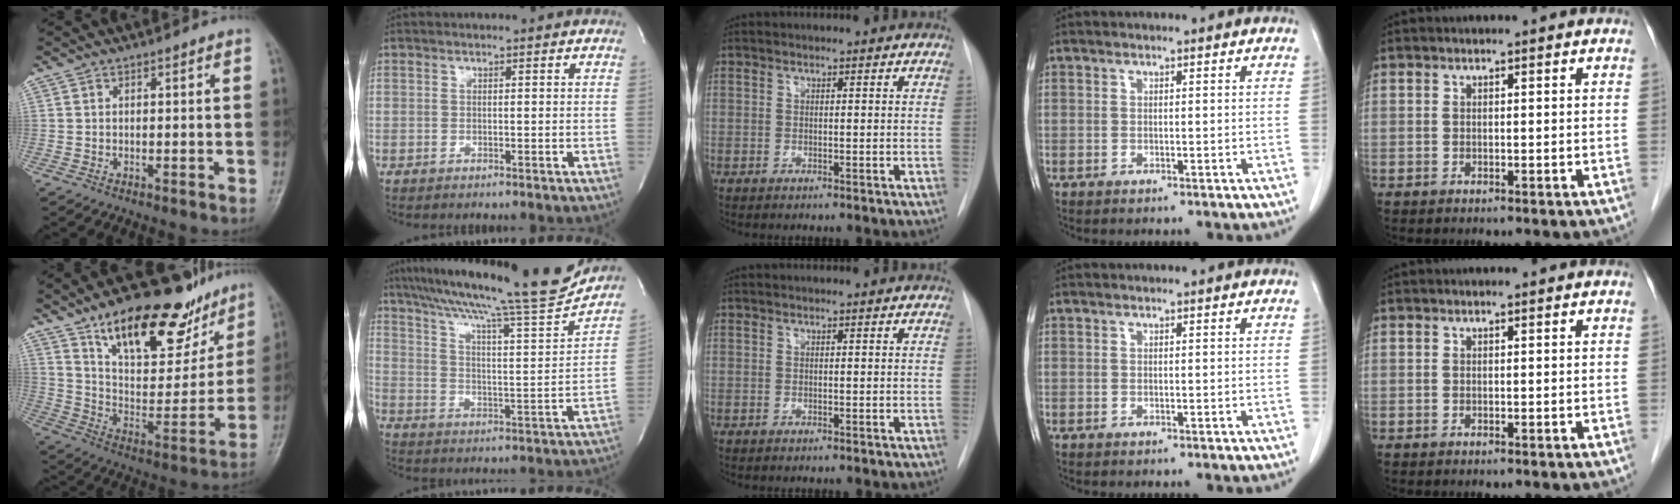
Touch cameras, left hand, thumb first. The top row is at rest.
{"thumb": {"total": 25.4, "force": [16.6, 11.3, 15.6], "torque": [-0.180, -0.064, 0.264]}, "index": {"total": 22.2, "force": [19.3, 0.1, 10.8], "torque": [-0.189, -0.023, 0.283]}}